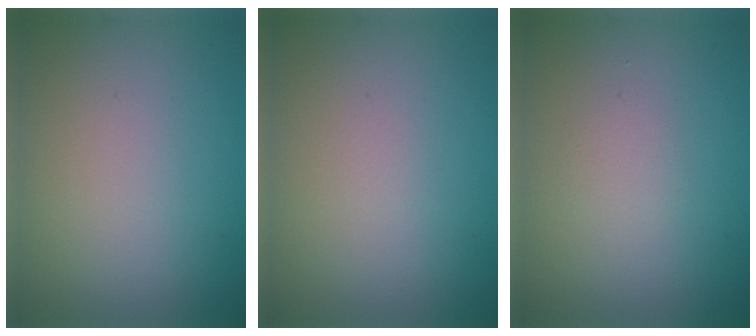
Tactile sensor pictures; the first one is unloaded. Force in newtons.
{"total": 0.0}
{"total": 0.7, "press": 0.7, "slide": 0.0}